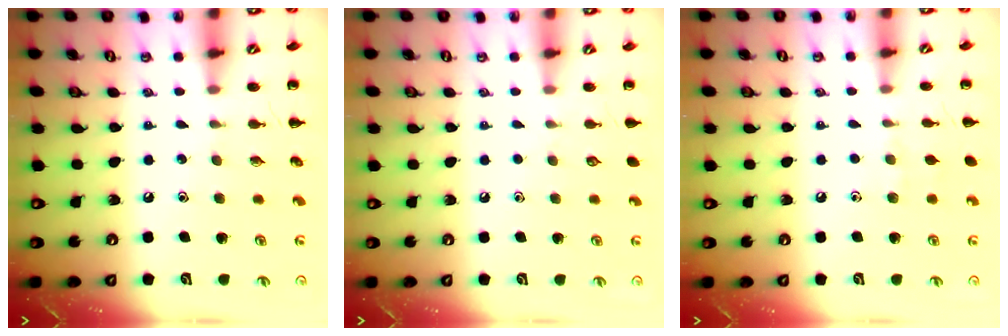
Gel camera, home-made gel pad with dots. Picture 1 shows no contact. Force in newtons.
{"total": 0.0}
{"total": 3.9, "press": 3.6, "slide": 1.5}